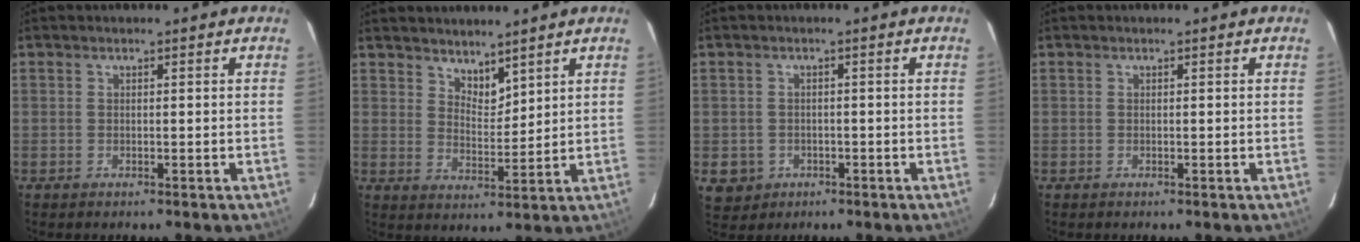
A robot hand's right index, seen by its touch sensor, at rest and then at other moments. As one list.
[{"total": 4.7, "force": [4.0, 1.9, 1.6], "torque": [-0.018, -0.003, 0.071]}, {"total": 4.6, "force": [-1.2, 4.3, 1.0], "torque": [-0.027, 0.008, -0.007]}, {"total": 0.0}]